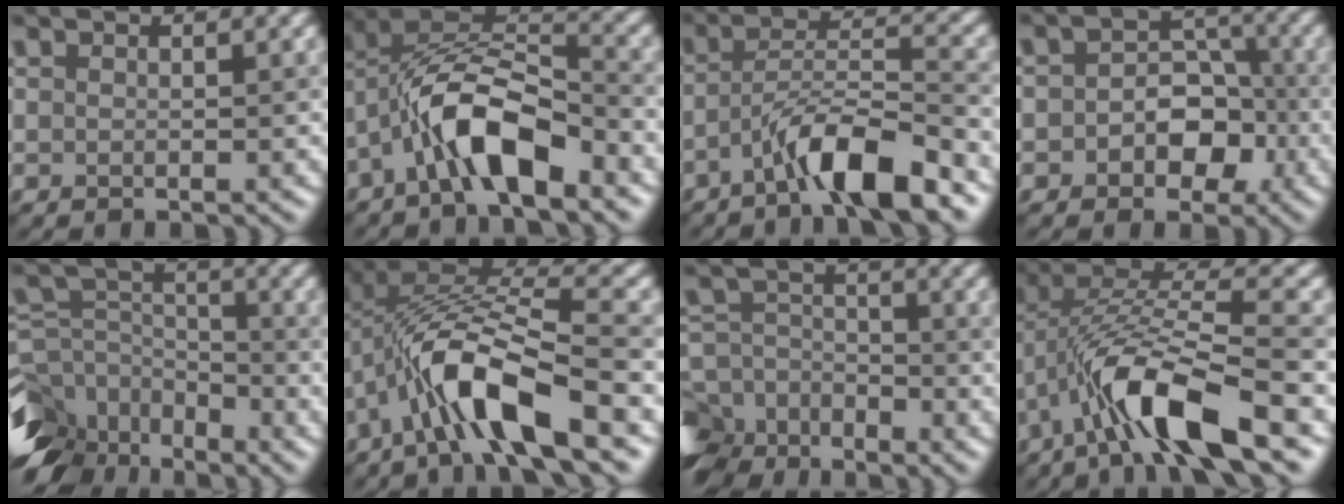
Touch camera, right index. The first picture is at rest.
{"total": 8.2, "force": [-3.7, 3.1, 6.6], "torque": [-0.123, 0.014, -0.072]}
{"total": 6.5, "force": [-4.0, 1.2, 4.9], "torque": [-0.087, 0.009, -0.077]}
{"total": 5.0, "force": [-1.2, 3.7, 3.1], "torque": [-0.021, 0.000, -0.029]}
{"total": 10.5, "force": [-7.7, 5.8, 4.2], "torque": [-0.084, -0.003, -0.133]}
{"total": 10.5, "force": [-3.8, 3.4, 9.2], "torque": [-0.175, 0.013, -0.074]}
{"total": 9.2, "force": [-6.6, 5.9, 2.7], "torque": [-0.053, -0.024, -0.110]}
{"total": 10.3, "force": [-4.5, 2.7, 8.8], "torque": [-0.172, 0.011, -0.087]}